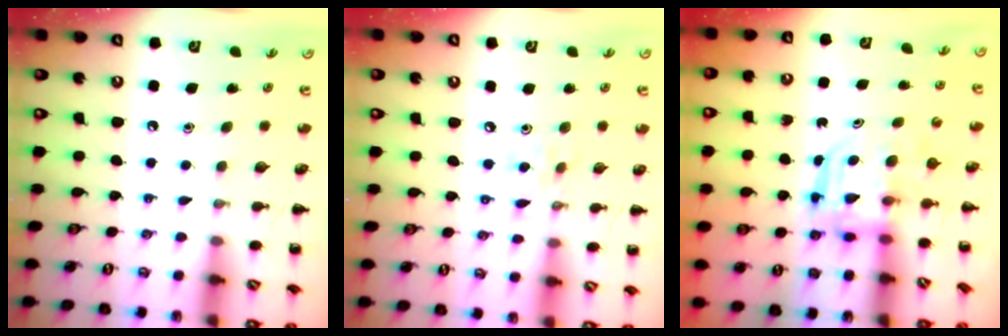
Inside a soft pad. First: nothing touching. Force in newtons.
{"total": 3.7, "press": 3.6, "slide": 0.8}
{"total": 3.1, "press": 3.1, "slide": 0.2}